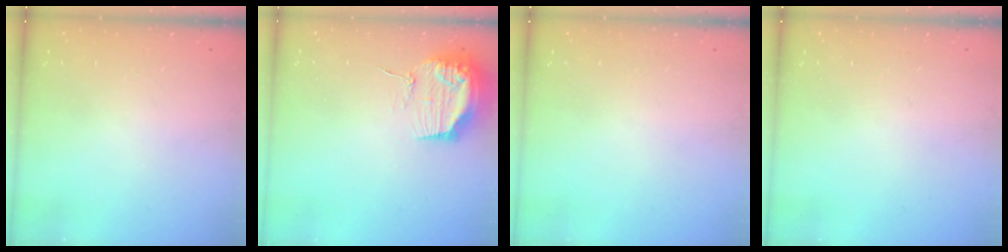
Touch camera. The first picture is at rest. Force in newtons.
{"total": 15.6, "press": 15.6, "slide": 0.1}
{"total": 0.0}
{"total": 0.0}